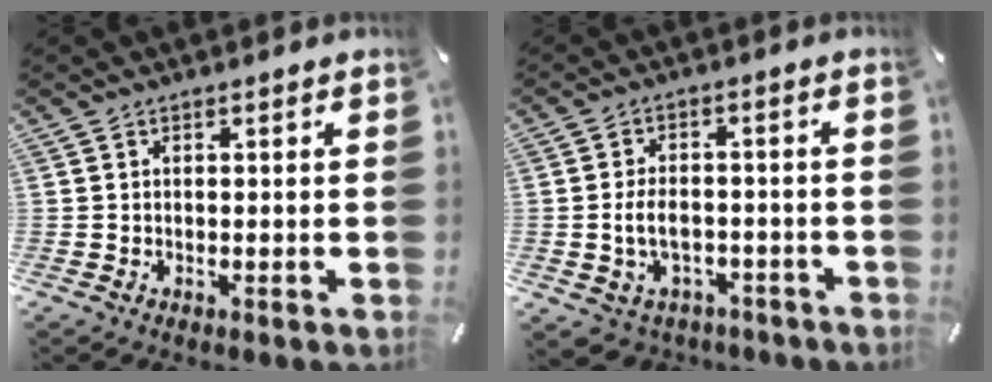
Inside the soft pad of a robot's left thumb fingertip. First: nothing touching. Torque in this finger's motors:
{"motor_torque": [0.29, 1.79, 0.35, 0.15, 0.18]}